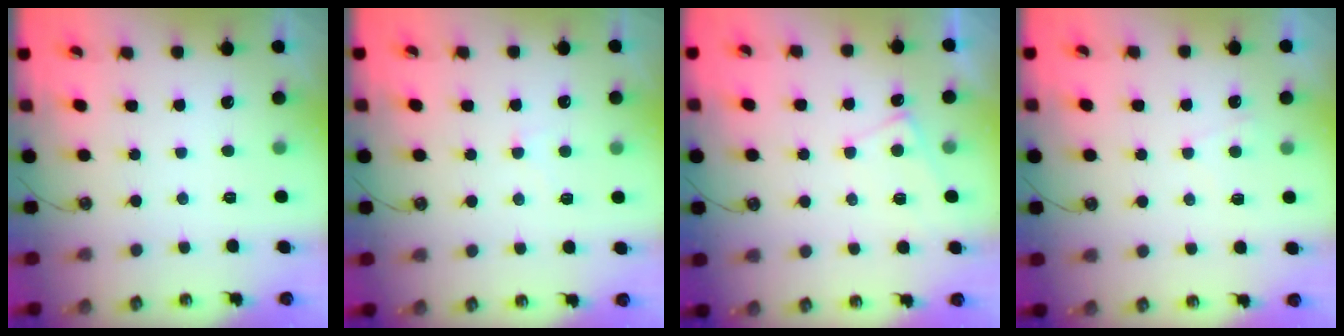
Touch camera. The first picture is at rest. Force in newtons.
{"total": 1.4, "press": 1.3, "slide": 0.5}
{"total": 5.0, "press": 5.0, "slide": 0.3}
{"total": 0.6, "press": 0.3, "slide": 0.6}